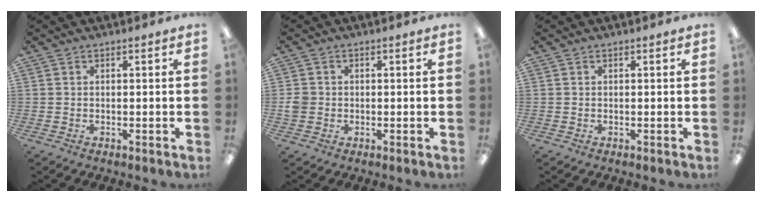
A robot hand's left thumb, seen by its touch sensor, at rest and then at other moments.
{"total": 2.8, "force": [-0.2, 2.7, 0.9], "torque": [-0.008, 0.003, -0.006]}
{"total": 0.0}